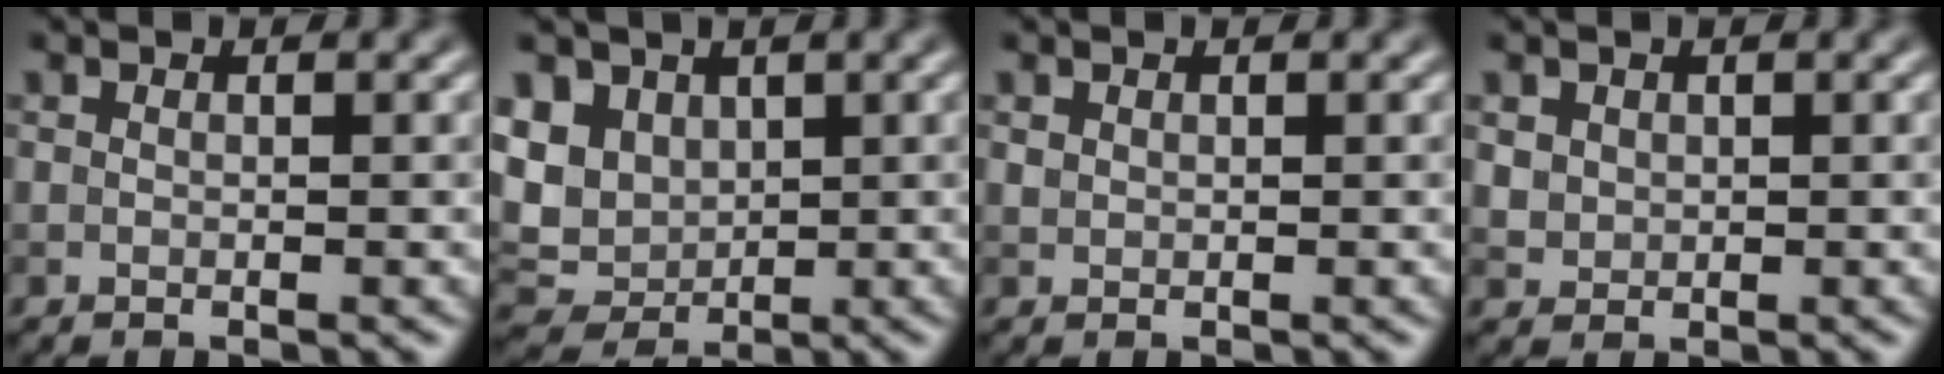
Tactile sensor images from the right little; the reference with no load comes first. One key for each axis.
{"total": 6.8, "fx": 2.1, "fy": 5.4, "fz": 3.6, "tx": -0.080, "ty": 0.018, "tz": 0.026}
{"total": 0.5, "fx": 0.3, "fy": 0.4, "fz": 0.1, "tx": -0.001, "ty": -0.002, "tz": 0.010}
{"total": 1.3, "fx": 0.5, "fy": 1.1, "fz": 0.3, "tx": -0.006, "ty": -0.005, "tz": 0.017}